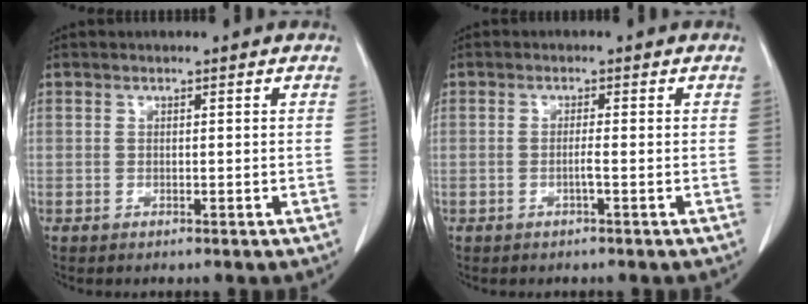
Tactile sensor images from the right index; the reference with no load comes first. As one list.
[{"total": 1.4, "force": [-0.5, -0.2, 1.3], "torque": [-0.023, 0.000, -0.010]}]